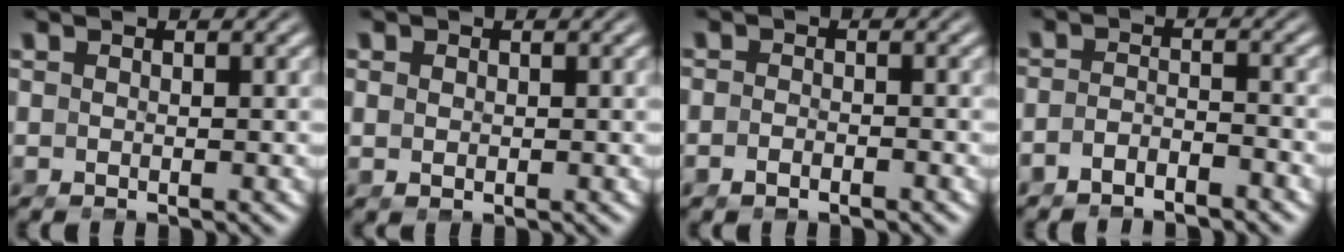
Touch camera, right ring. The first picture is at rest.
{"total": 0.8, "force": [0.3, 0.4, 0.5], "torque": [-0.012, -0.009, 0.012]}
{"total": 1.4, "force": [-1.2, 0.5, 0.5], "torque": [-0.016, -0.005, -0.022]}
{"total": 3.0, "force": [-2.8, 0.6, 0.9], "torque": [-0.017, -0.009, -0.046]}